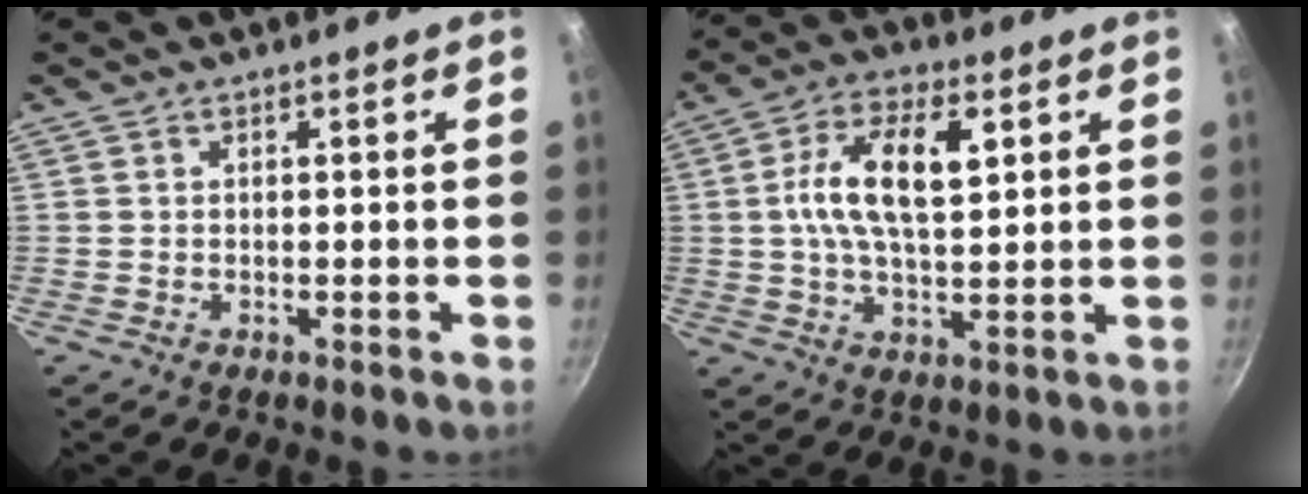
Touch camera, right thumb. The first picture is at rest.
{"total": 12.5, "force": [2.8, 5.8, 10.8], "torque": [-0.197, 0.004, 0.049]}